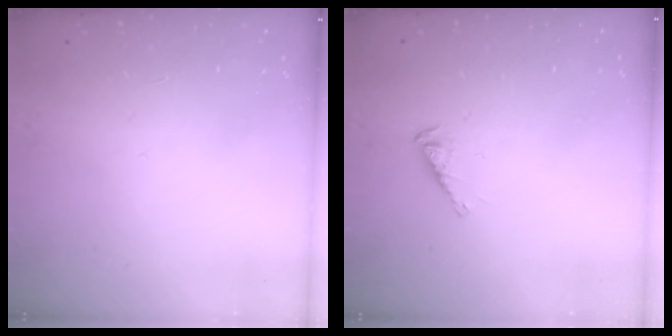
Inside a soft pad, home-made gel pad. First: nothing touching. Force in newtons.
{"total": 3.5, "press": 3.5, "slide": 0.5}